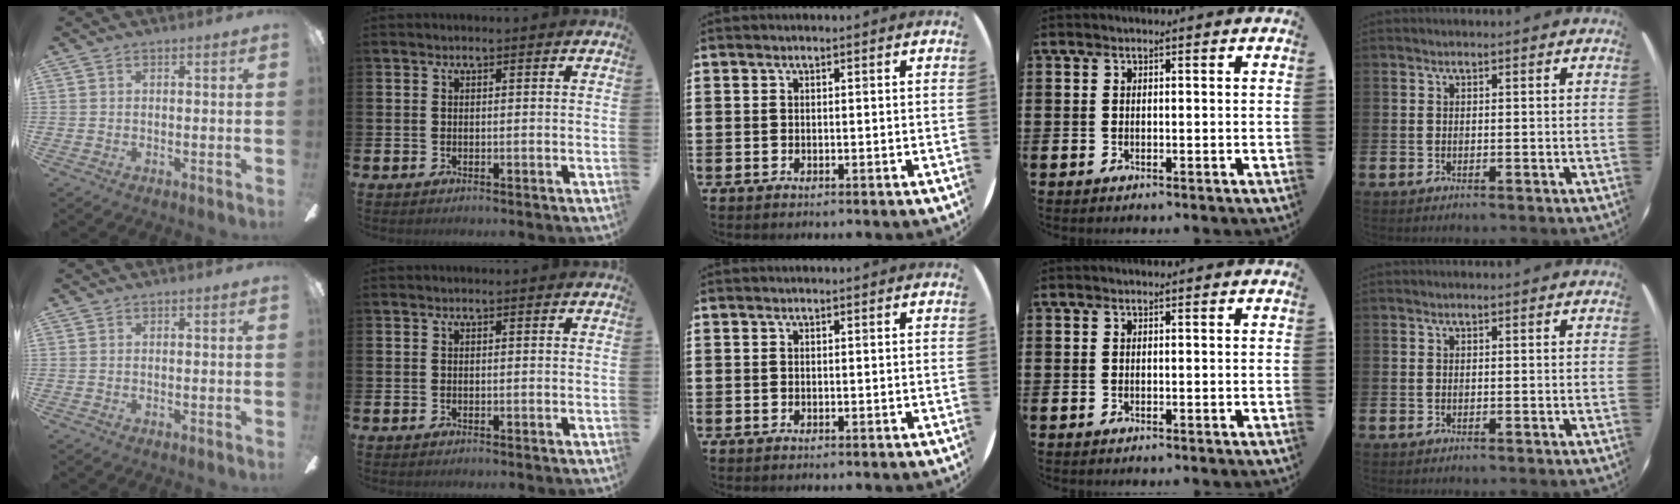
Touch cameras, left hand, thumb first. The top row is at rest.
{}